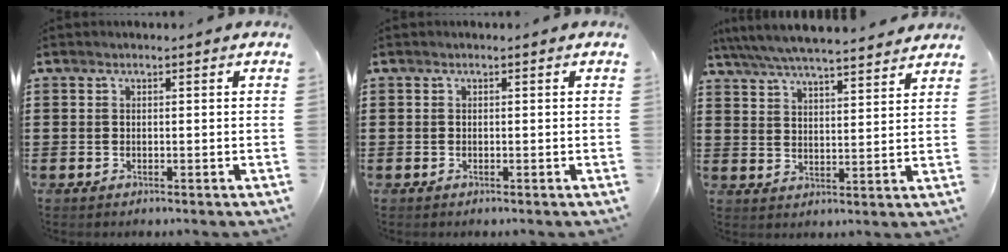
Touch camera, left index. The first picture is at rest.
{"total": 0.0}
{"total": 5.9, "force": [5.6, 0.1, 1.9], "torque": [-0.059, -0.027, 0.098]}